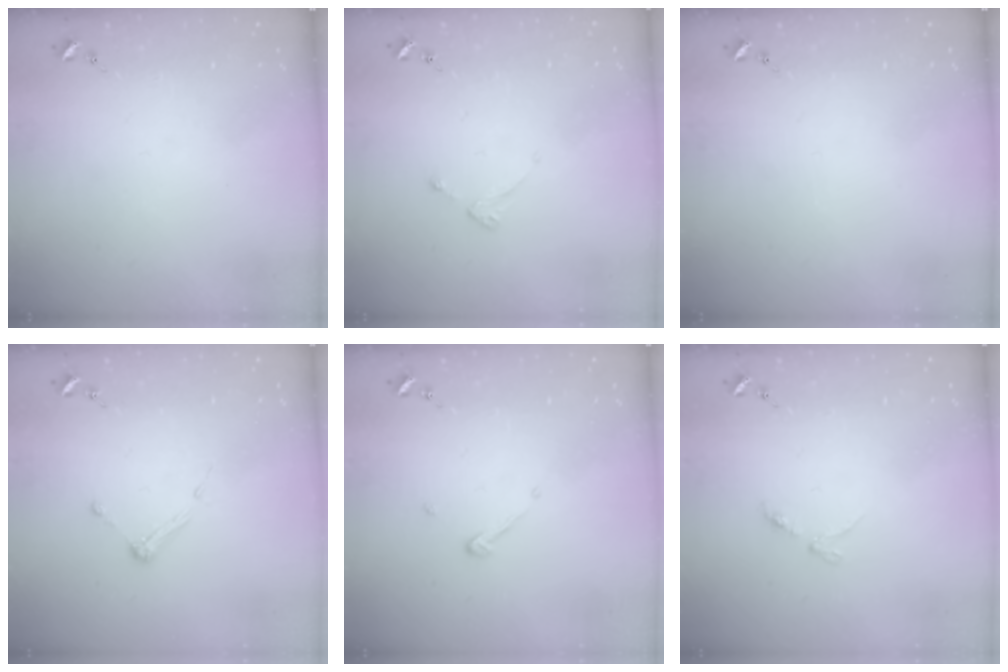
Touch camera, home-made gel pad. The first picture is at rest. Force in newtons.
{"total": 2.2, "press": 2.1, "slide": 0.4}
{"total": 0.0}
{"total": 4.4, "press": 4.3, "slide": 0.5}
{"total": 3.7, "press": 3.7, "slide": 0.3}
{"total": 2.9, "press": 2.8, "slide": 0.4}